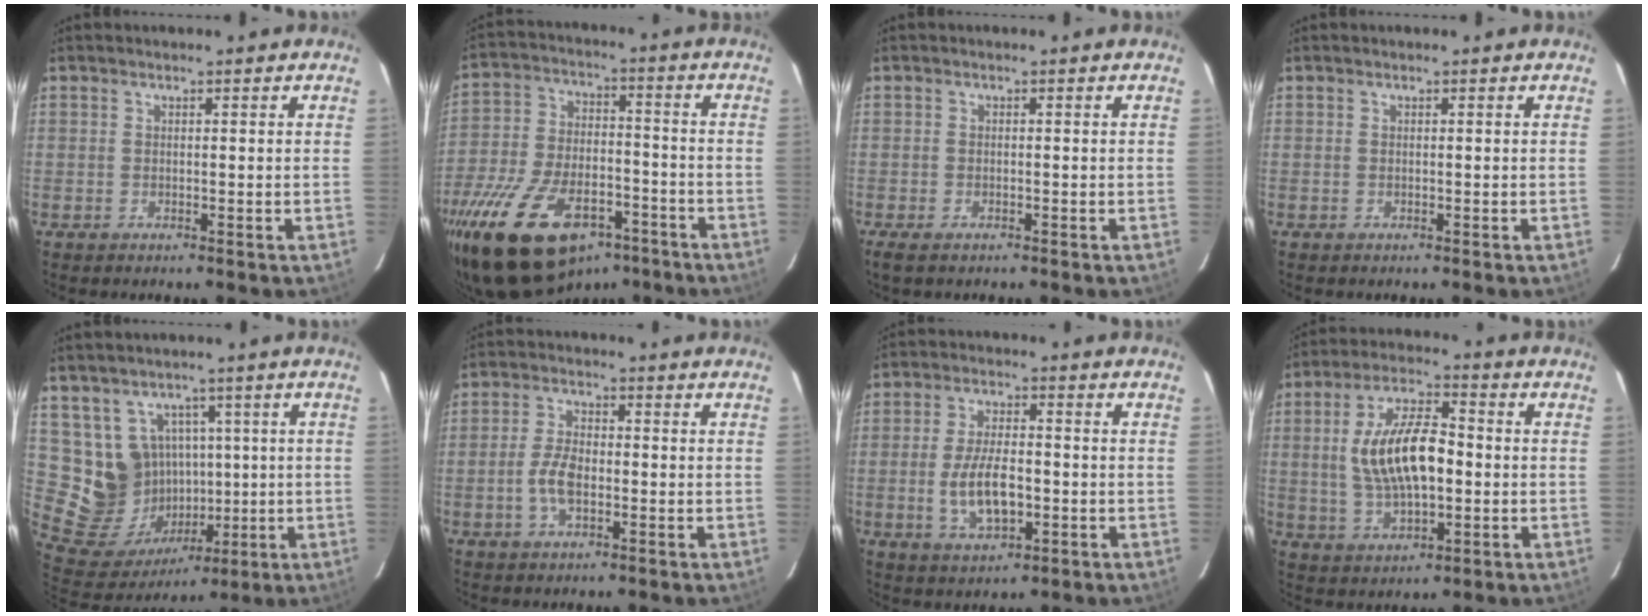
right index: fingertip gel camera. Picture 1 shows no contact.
{"total": 25.3, "force": [-16.1, 12.4, 15.0], "torque": [-0.305, -0.020, -0.256]}
{"total": 2.9, "force": [-2.0, 1.0, 1.8], "torque": [-0.042, -0.009, -0.037]}
{"total": 0.0}
{"total": 13.3, "force": [3.3, 12.2, 4.2], "torque": [-0.115, 0.013, 0.094]}
{"total": 5.5, "force": [-1.5, 2.6, 4.5], "torque": [-0.097, 0.005, -0.027]}
{"total": 8.9, "force": [-1.9, 3.8, 7.8], "torque": [-0.156, -0.004, -0.030]}
{"total": 13.5, "force": [-0.2, 6.0, 12.1], "torque": [-0.238, 0.010, 0.002]}